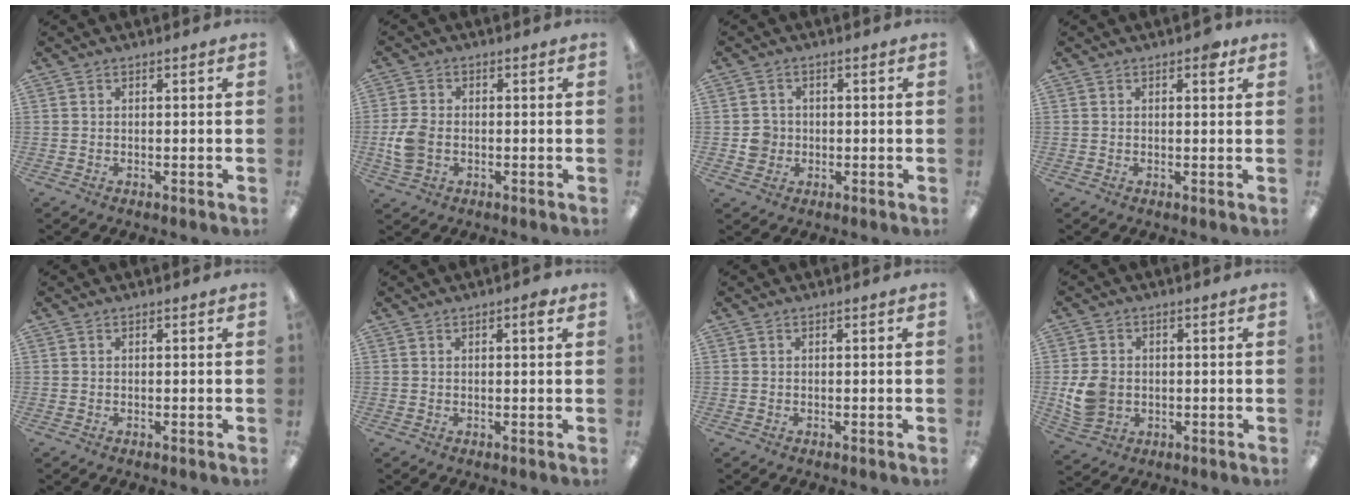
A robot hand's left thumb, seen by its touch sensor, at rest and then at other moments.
{"total": 6.3, "force": [-1.2, 4.6, 4.3], "torque": [-0.088, 0.003, -0.023]}
{"total": 3.9, "force": [-0.3, 3.8, 0.7], "torque": [-0.009, 0.005, -0.007]}
{"total": 2.3, "force": [1.2, 1.1, 1.7], "torque": [-0.012, -0.004, 0.014]}
{"total": 0.0}
{"total": 1.8, "force": [1.0, 0.5, 1.5], "torque": [-0.023, 0.001, 0.013]}
{"total": 0.0}
{"total": 7.6, "force": [-0.6, 6.4, 4.0], "torque": [-0.077, 0.009, -0.008]}